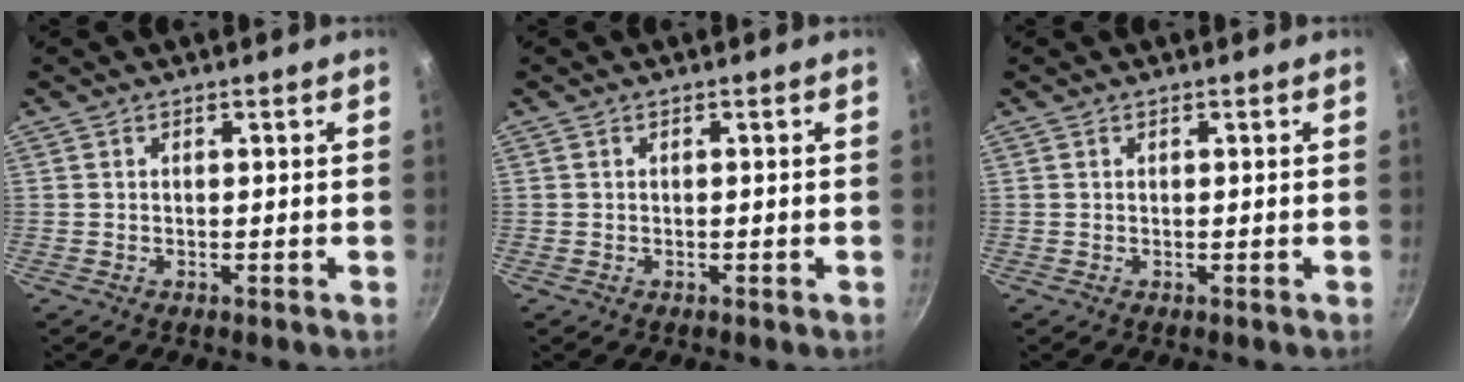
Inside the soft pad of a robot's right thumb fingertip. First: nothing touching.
{"total": 0.0}
{"total": 0.0}